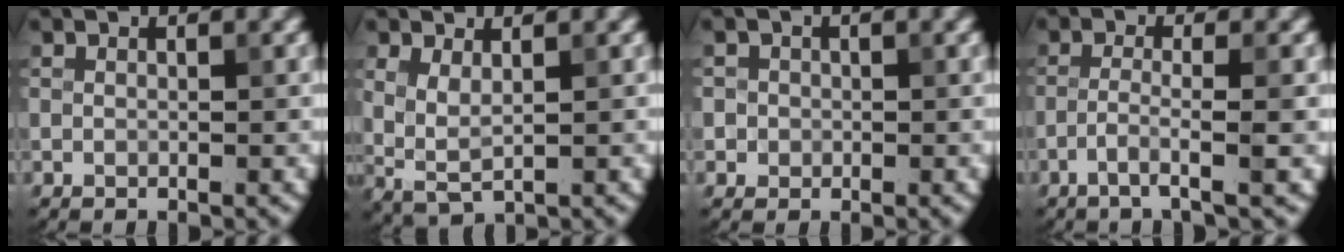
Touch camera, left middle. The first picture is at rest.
{"total": 2.5, "force": [0.8, 1.0, 2.2], "torque": [-0.055, -0.008, 0.017]}
{"total": 1.3, "force": [0.1, 1.3, 0.2], "torque": [0.014, -0.001, -0.002]}
{"total": 2.8, "force": [-1.3, 0.2, 2.5], "torque": [-0.040, 0.006, -0.037]}